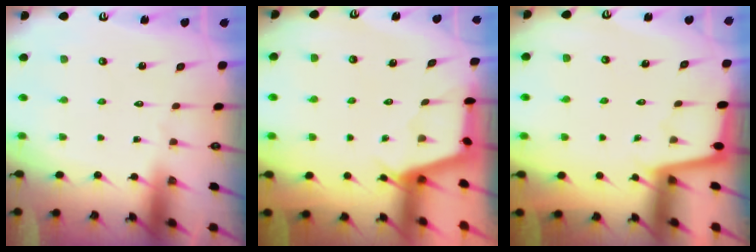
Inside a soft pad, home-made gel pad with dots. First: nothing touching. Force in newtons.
{"total": 2.8, "press": 2.8, "slide": 0.4}
{"total": 1.7, "press": 1.7, "slide": 0.2}